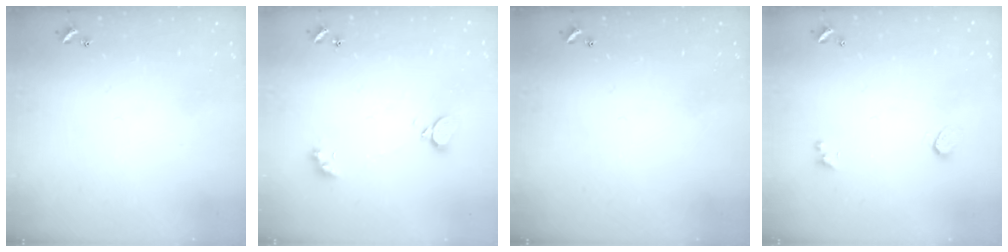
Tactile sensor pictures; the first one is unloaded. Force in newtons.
{"total": 2.5, "press": 2.4, "slide": 0.5}
{"total": 0.0}
{"total": 0.9, "press": 0.8, "slide": 0.4}